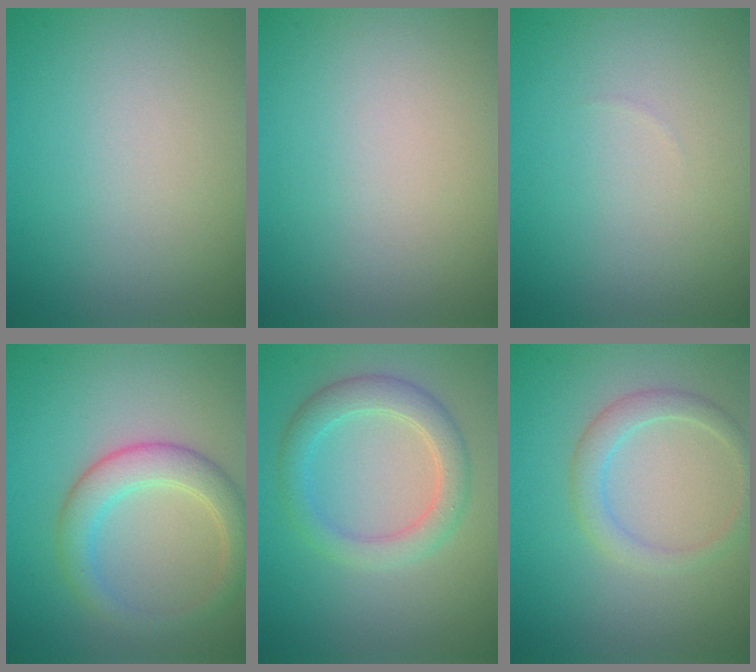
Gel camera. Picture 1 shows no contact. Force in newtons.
{"total": 0.0}
{"total": 0.0}
{"total": 3.8, "press": 3.8, "slide": 0.2}
{"total": 3.4, "press": 3.4, "slide": 0.3}
{"total": 2.2, "press": 2.2, "slide": 0.2}